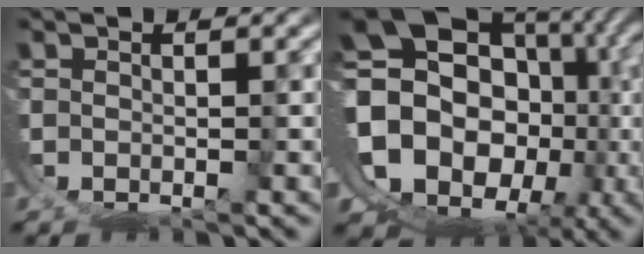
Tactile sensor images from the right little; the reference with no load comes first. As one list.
[{"total": 21.6, "force": [-1.3, 18.7, 10.7], "torque": [-0.237, -0.057, -0.023]}]